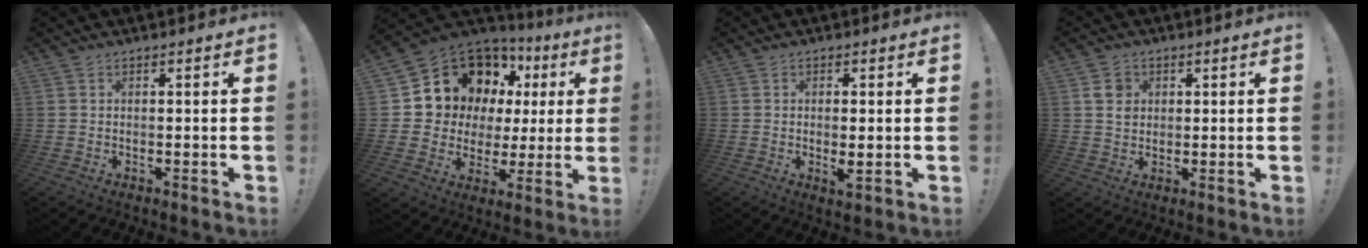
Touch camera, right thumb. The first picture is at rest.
{"total": 12.9, "force": [8.1, 8.6, 5.2], "torque": [-0.089, -0.064, 0.162]}
{"total": 3.3, "force": [-0.1, 0.8, 3.2], "torque": [-0.044, -0.006, -0.001]}
{"total": 5.2, "force": [1.6, 4.4, 2.1], "torque": [-0.021, 0.000, 0.030]}